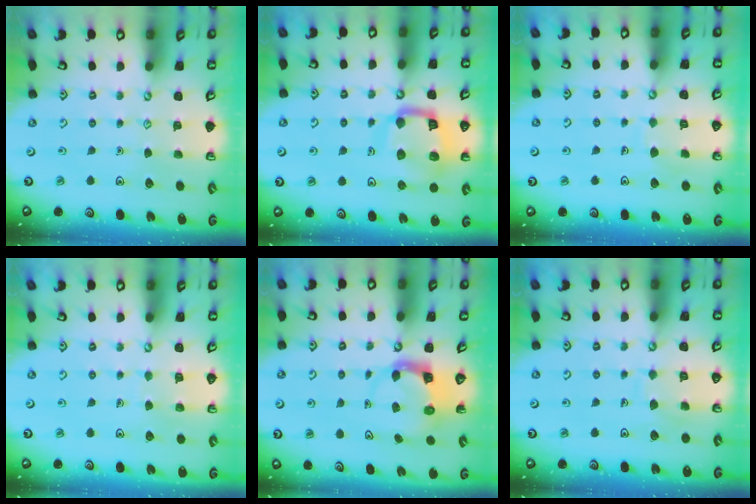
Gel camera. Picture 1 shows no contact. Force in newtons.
{"total": 15.5, "press": 15.4, "slide": 1.7}
{"total": 5.4, "press": 5.4, "slide": 0.3}
{"total": 4.6, "press": 4.6, "slide": 0.3}
{"total": 3.9, "press": 3.9, "slide": 0.5}
{"total": 6.9, "press": 6.9, "slide": 0.7}